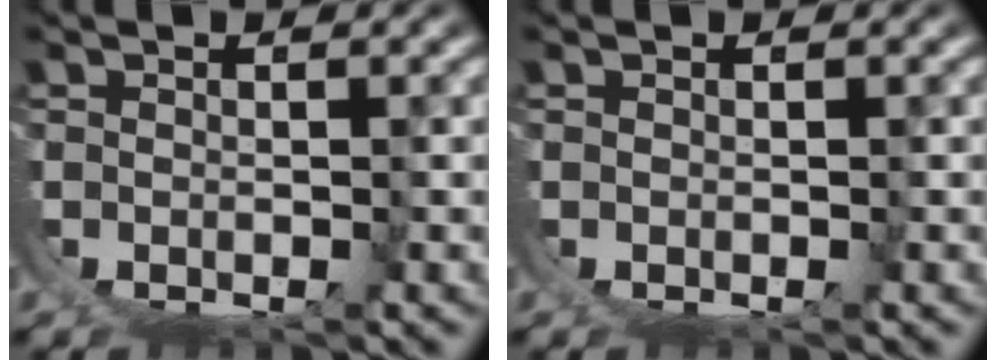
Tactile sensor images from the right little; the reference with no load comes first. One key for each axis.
{"total": 0.0}